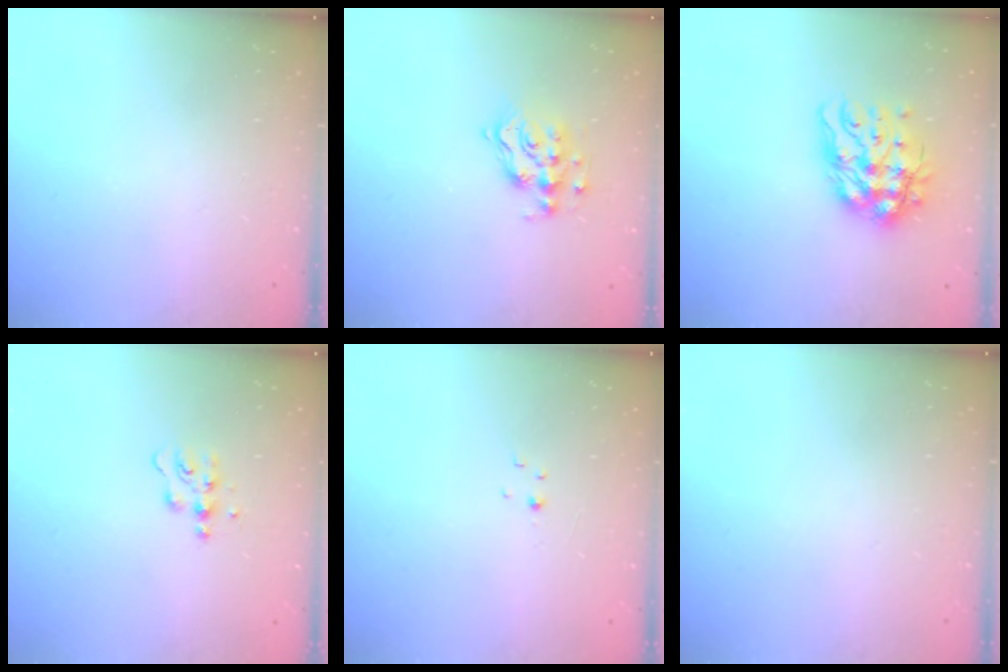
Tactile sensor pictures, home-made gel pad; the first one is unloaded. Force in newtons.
{"total": 10.4, "press": 10.4, "slide": 0.5}
{"total": 14.3, "press": 14.2, "slide": 1.5}
{"total": 7.2, "press": 7.2, "slide": 0.8}
{"total": 1.1, "press": 1.1, "slide": 0.2}
{"total": 0.0}